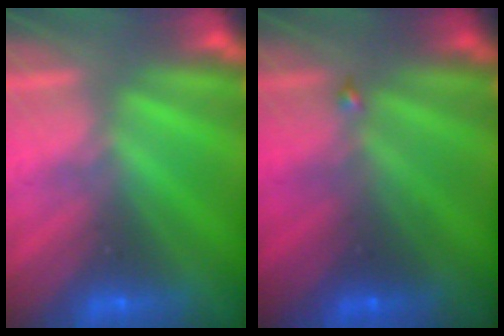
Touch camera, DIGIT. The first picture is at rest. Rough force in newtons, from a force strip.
{"total": 1.9}